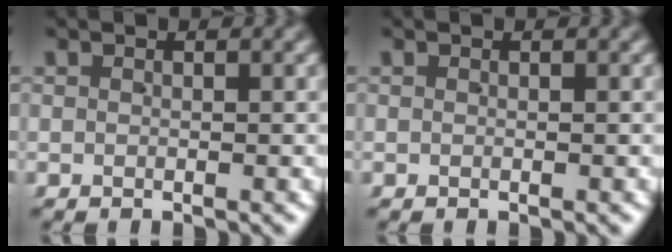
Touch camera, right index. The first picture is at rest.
{"total": 0.0}